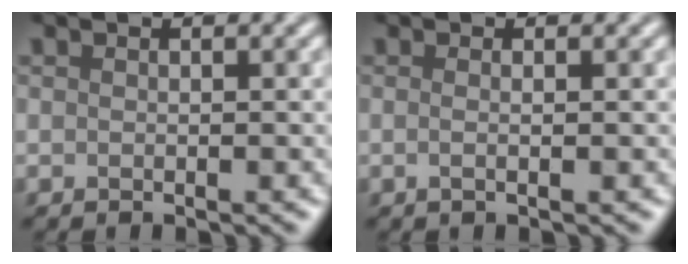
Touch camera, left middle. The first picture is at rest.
{"total": 0.8, "force": [0.0, 0.0, 0.8], "torque": [-0.012, -0.003, -0.005]}